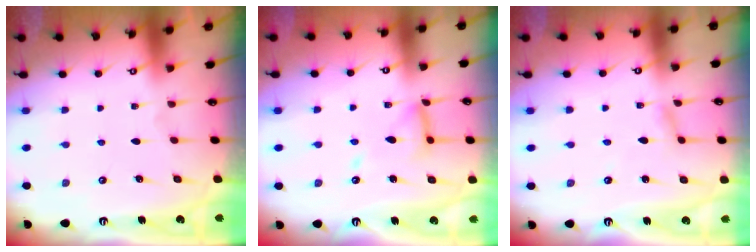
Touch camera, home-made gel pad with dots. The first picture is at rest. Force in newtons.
{"total": 10.9, "press": 10.9, "slide": 0.9}
{"total": 2.5, "press": 2.5, "slide": 0.1}